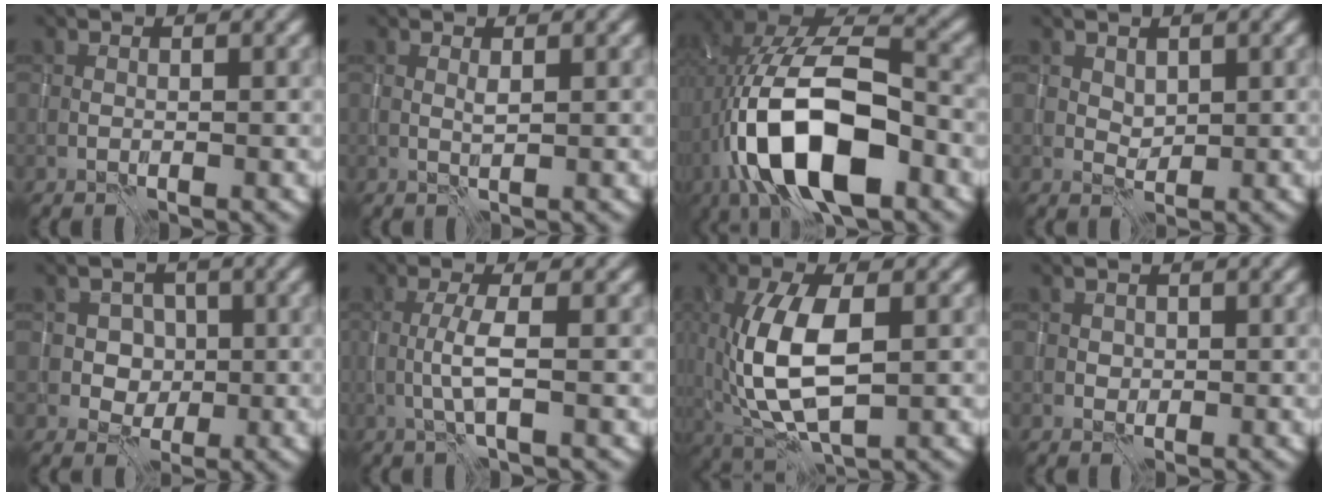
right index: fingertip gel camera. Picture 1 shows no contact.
{"total": 0.6, "force": [0.3, -0.1, 0.4], "torque": [-0.014, -0.001, 0.006]}
{"total": 15.0, "force": [-4.6, 7.4, 12.3], "torque": [-0.226, 0.006, -0.082]}
{"total": 1.2, "force": [0.7, 0.8, 0.5], "torque": [-0.010, -0.005, 0.016]}
{"total": 3.1, "force": [0.4, 2.8, 1.2], "torque": [-0.008, -0.004, 0.004]}
{"total": 2.6, "force": [-0.4, 0.2, 2.6], "torque": [-0.055, 0.002, -0.012]}
{"total": 8.5, "force": [0.0, 3.9, 7.6], "torque": [-0.160, 0.000, 0.001]}
{"total": 0.8, "force": [0.3, 0.7, 0.0], "torque": [-0.001, -0.001, 0.006]}